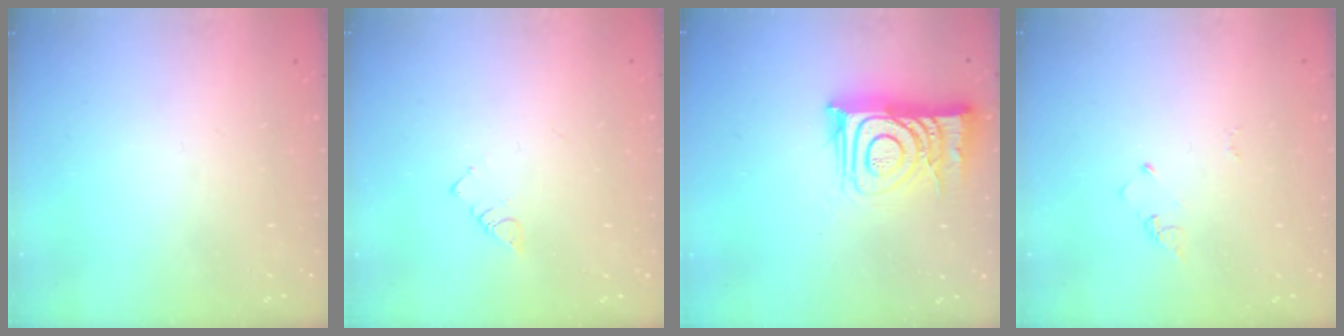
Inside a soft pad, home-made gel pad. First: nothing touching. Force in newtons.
{"total": 2.4, "press": 2.4, "slide": 0.4}
{"total": 12.3, "press": 12.3, "slide": 1.3}
{"total": 2.4, "press": 2.4, "slide": 0.3}